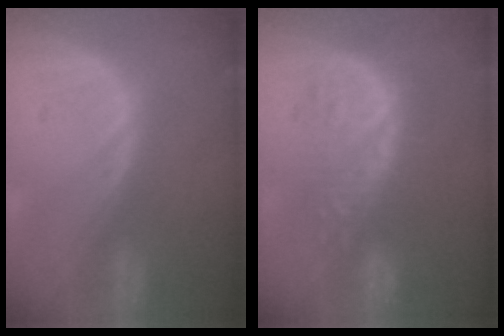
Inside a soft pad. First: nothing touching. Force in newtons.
{"total": 9.0, "press": 8.4, "slide": 3.3}